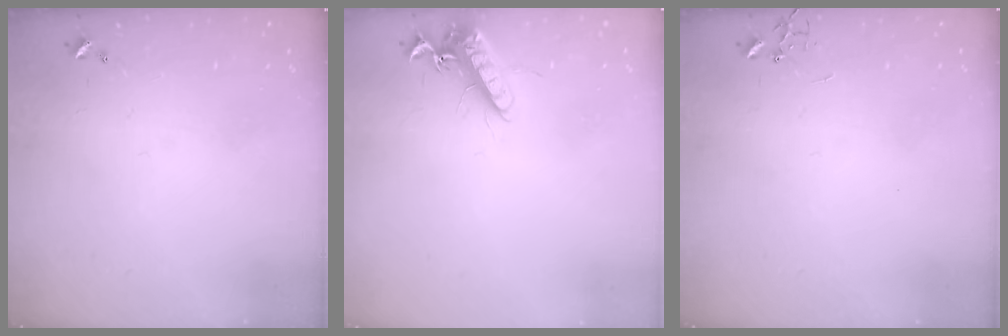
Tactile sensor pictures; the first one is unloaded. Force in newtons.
{"total": 14.3, "press": 14.1, "slide": 2.1}
{"total": 0.0}